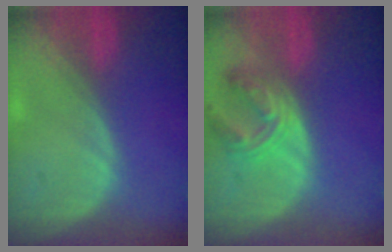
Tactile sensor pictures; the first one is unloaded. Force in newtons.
{"total": 6.8, "press": 6.3, "slide": 2.5}